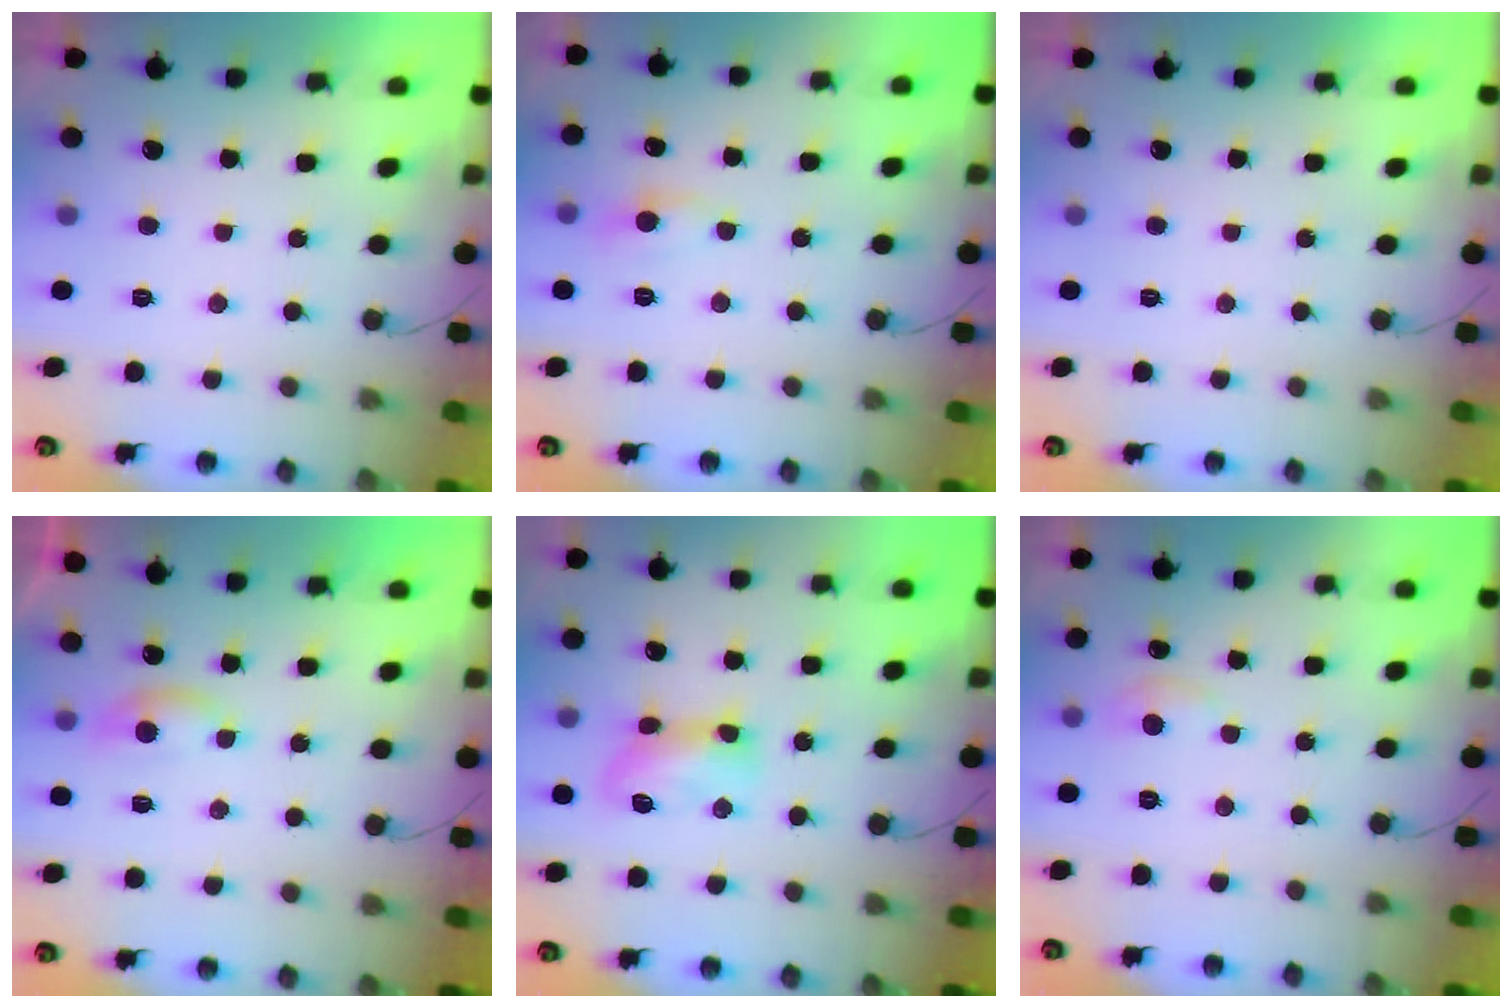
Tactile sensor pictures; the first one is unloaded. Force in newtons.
{"total": 5.6, "press": 5.6, "slide": 0.6}
{"total": 0.0}
{"total": 5.0, "press": 4.9, "slide": 0.6}
{"total": 7.6, "press": 7.5, "slide": 1.2}
{"total": 4.8, "press": 4.8, "slide": 0.7}